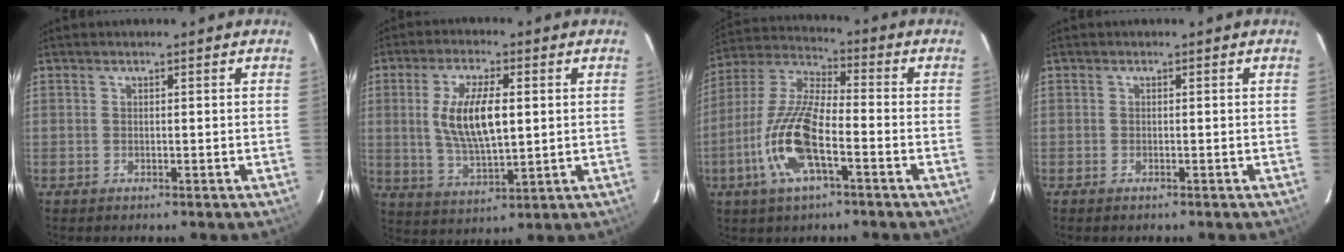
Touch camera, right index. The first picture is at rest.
{"total": 11.4, "force": [1.5, 4.3, 10.5], "torque": [-0.203, -0.002, 0.034]}
{"total": 14.6, "force": [-5.5, 4.6, 12.7], "torque": [-0.271, -0.006, -0.111]}
{"total": 0.8, "force": [-0.6, 0.2, 0.4], "torque": [-0.009, -0.002, -0.012]}